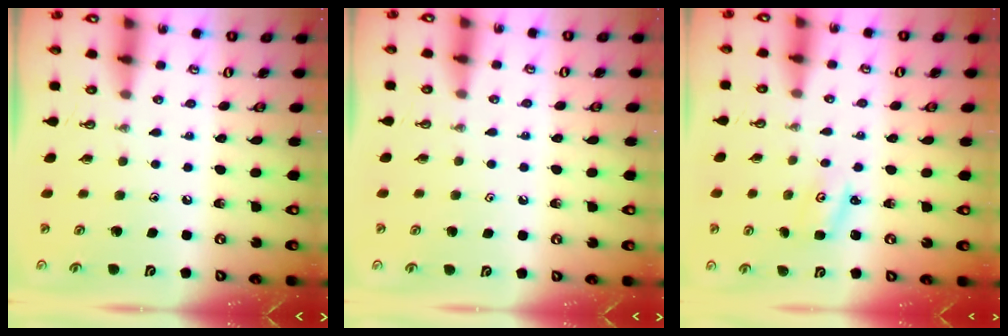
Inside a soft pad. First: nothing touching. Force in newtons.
{"total": 0.9, "press": 0.7, "slide": 0.5}
{"total": 3.2, "press": 3.2, "slide": 0.3}